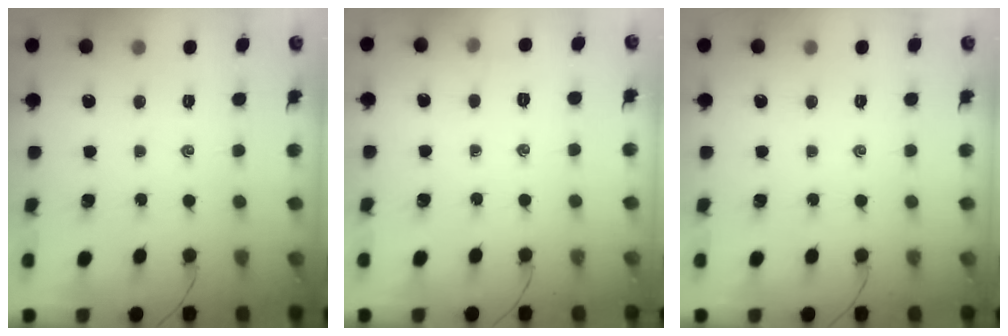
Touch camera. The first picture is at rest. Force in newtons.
{"total": 3.6, "press": 3.5, "slide": 1.1}
{"total": 0.0}